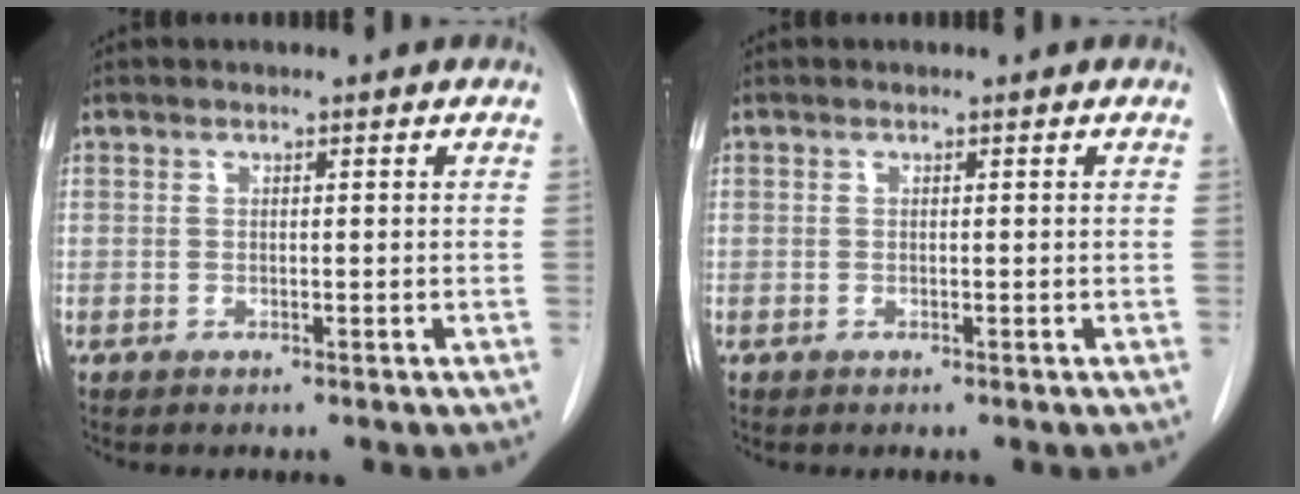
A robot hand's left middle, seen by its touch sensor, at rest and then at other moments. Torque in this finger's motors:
{"motor_torque": [0.00, 0.00, 0.00, 0.00]}